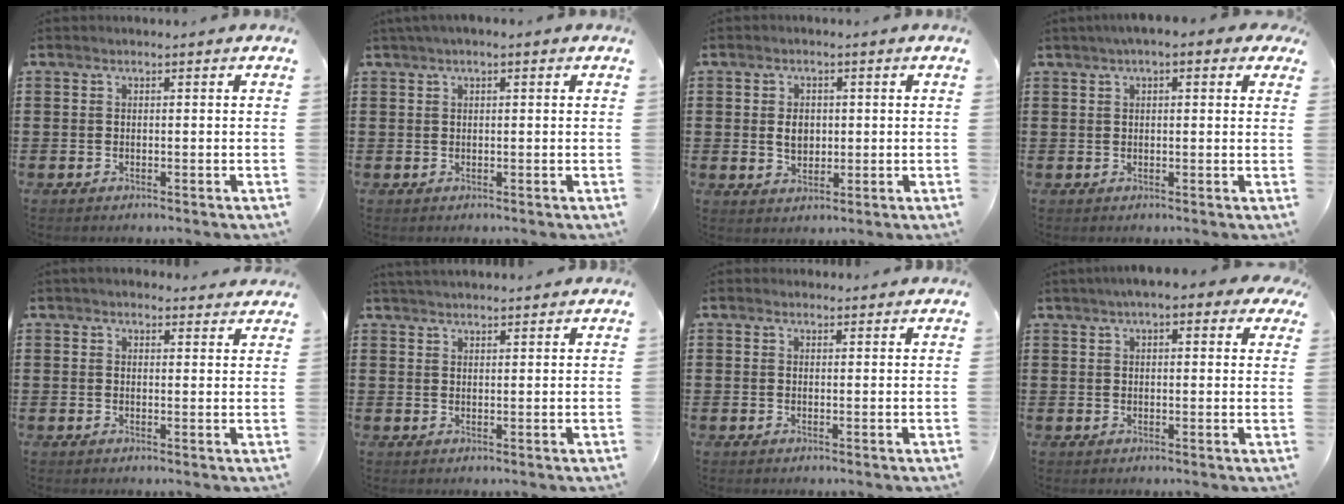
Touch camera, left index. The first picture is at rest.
{"total": 1.3, "force": [0.6, 0.2, 1.1], "torque": [-0.021, 0.002, 0.011]}
{"total": 3.3, "force": [0.4, 2.3, 2.3], "torque": [-0.043, 0.006, 0.003]}
{"total": 2.8, "force": [1.4, 0.8, 2.3], "torque": [-0.047, 0.008, 0.024]}
{"total": 2.5, "force": [2.4, 0.5, 0.5], "torque": [-0.016, -0.001, 0.045]}
{"total": 2.5, "force": [2.5, 0.1, 0.4], "torque": [-0.013, 0.000, 0.048]}
{"total": 1.4, "force": [1.3, 0.4, 0.1], "torque": [-0.005, 0.003, 0.027]}
{"total": 4.5, "force": [3.1, 1.1, 3.1], "torque": [-0.060, 0.002, 0.053]}